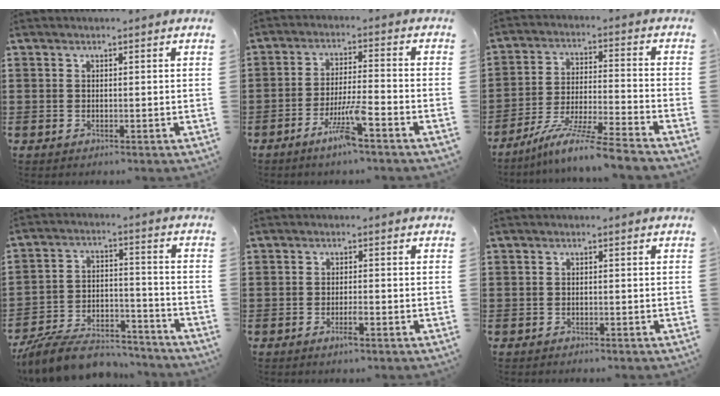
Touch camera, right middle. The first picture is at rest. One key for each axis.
{"total": 6.7, "fx": -4.4, "fy": 0.2, "fz": 5.1, "tx": -0.116, "ty": -0.013, "tz": -0.084}
{"total": 9.2, "fx": -7.9, "fy": -0.5, "fz": 4.7, "tx": -0.094, "ty": -0.006, "tz": -0.155}
{"total": 9.9, "fx": -9.0, "fy": 2.2, "fz": 3.5, "tx": -0.062, "ty": 0.028, "tz": -0.172}
{"total": 2.1, "fx": -1.3, "fy": 0.3, "fz": 1.6, "tx": -0.028, "ty": -0.002, "tz": -0.023}
{"total": 0.8, "fx": -0.7, "fy": 0.3, "fz": 0.0, "tx": -0.002, "ty": 0.002, "tz": -0.017}